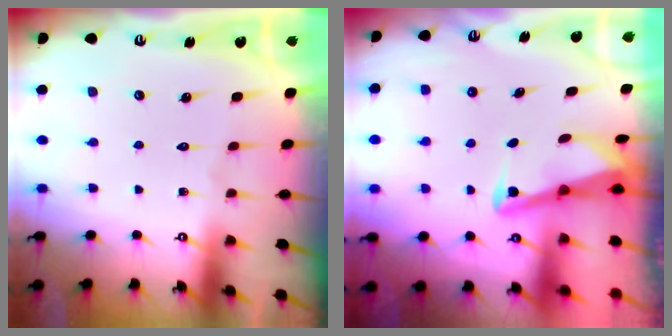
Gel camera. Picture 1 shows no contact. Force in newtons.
{"total": 3.0, "press": 3.0, "slide": 0.5}